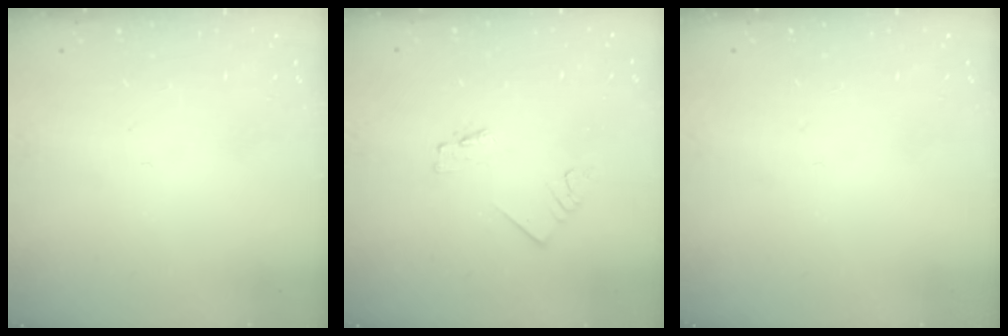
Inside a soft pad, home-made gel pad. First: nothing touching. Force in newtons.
{"total": 1.8, "press": 1.7, "slide": 0.2}
{"total": 0.0}